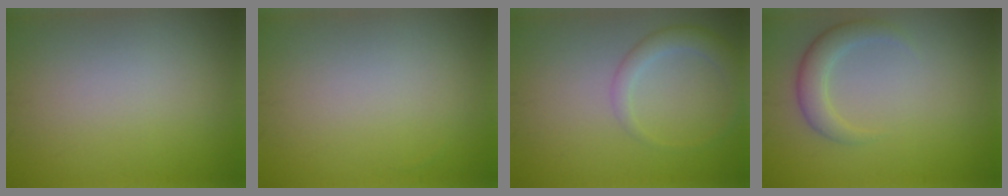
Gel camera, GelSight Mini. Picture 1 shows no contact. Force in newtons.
{"total": 0.0}
{"total": 2.5, "press": 2.5, "slide": 0.1}
{"total": 2.6, "press": 2.6, "slide": 0.2}